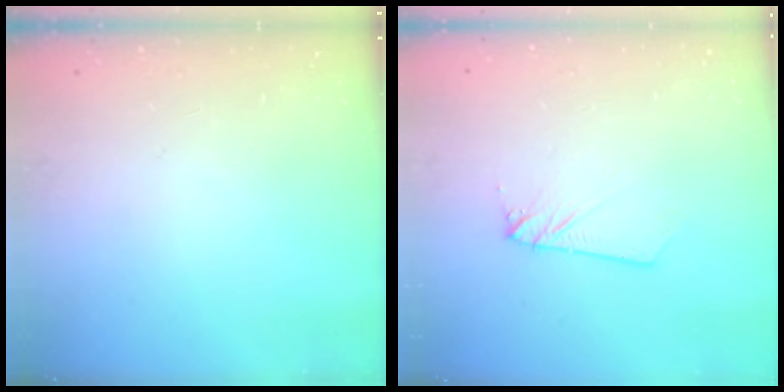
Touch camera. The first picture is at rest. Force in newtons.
{"total": 2.4, "press": 2.4, "slide": 0.1}